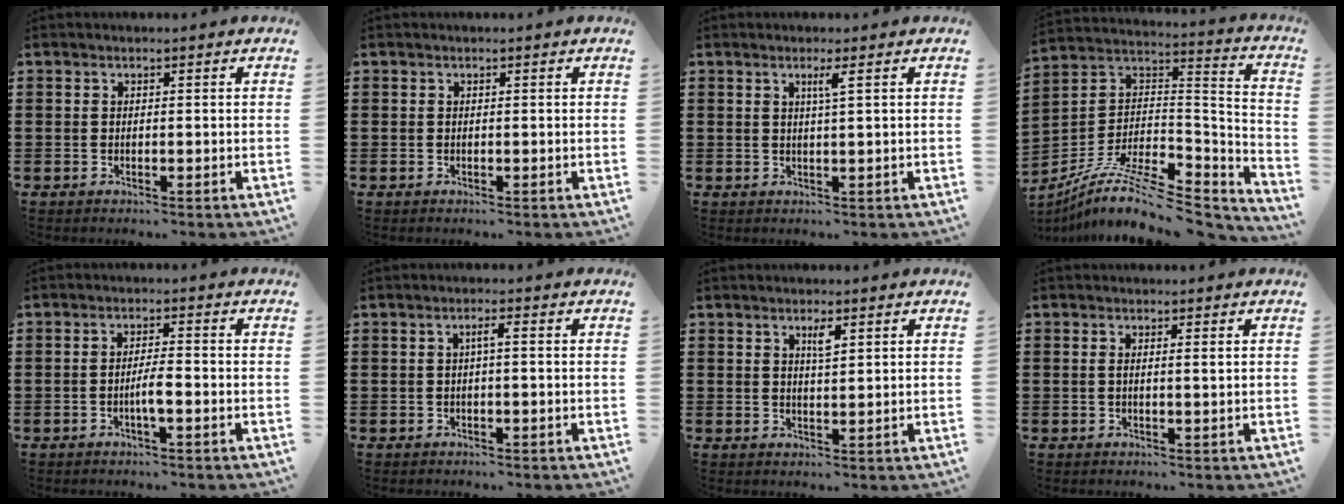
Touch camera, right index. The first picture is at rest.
{"total": 0.0}
{"total": 1.7, "force": [0.7, -0.4, 1.5], "torque": [-0.028, -0.004, 0.009]}
{"total": 11.6, "force": [-8.9, 3.0, 6.9], "torque": [-0.126, 0.010, -0.168]}
{"total": 3.0, "force": [-1.1, 0.2, 2.8], "torque": [-0.050, -0.001, -0.020]}
{"total": 1.7, "force": [-0.2, 0.0, 1.7], "torque": [-0.032, 0.000, -0.005]}
{"total": 2.2, "force": [1.1, 0.5, 1.8], "torque": [-0.022, -0.003, 0.014]}
{"total": 1.0, "force": [0.2, 0.0, 1.0], "torque": [-0.021, 0.000, 0.003]}